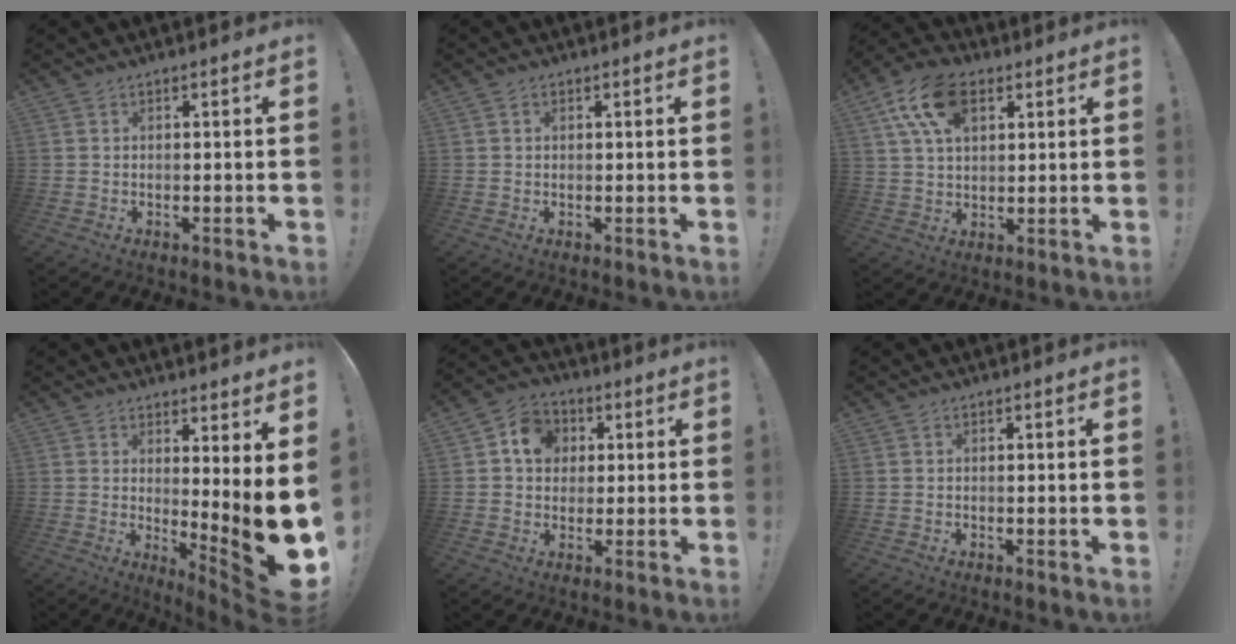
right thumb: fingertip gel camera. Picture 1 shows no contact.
{"total": 0.6, "force": [0.4, 0.3, 0.3], "torque": [0.001, -0.002, 0.006]}
{"total": 14.3, "force": [6.4, 8.1, 9.9], "torque": [-0.175, -0.014, 0.116]}
{"total": 9.6, "force": [0.3, -0.4, 9.6], "torque": [-0.133, -0.047, 0.009]}
{"total": 9.3, "force": [2.5, 7.9, 4.3], "torque": [-0.060, 0.000, 0.050]}
{"total": 0.5, "force": [0.0, -0.2, 0.5], "torque": [-0.006, -0.002, -0.001]}